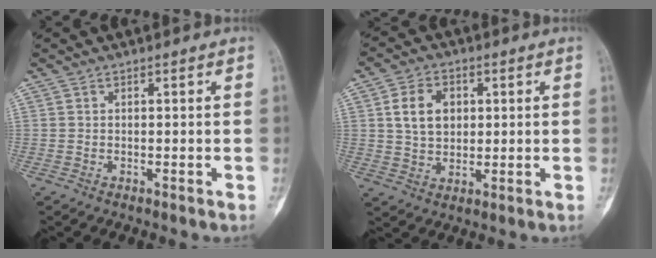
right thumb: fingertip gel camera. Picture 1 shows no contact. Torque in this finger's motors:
{"motor_torque": [0.38, 0.36, 0.29, -0.23, 0.06]}